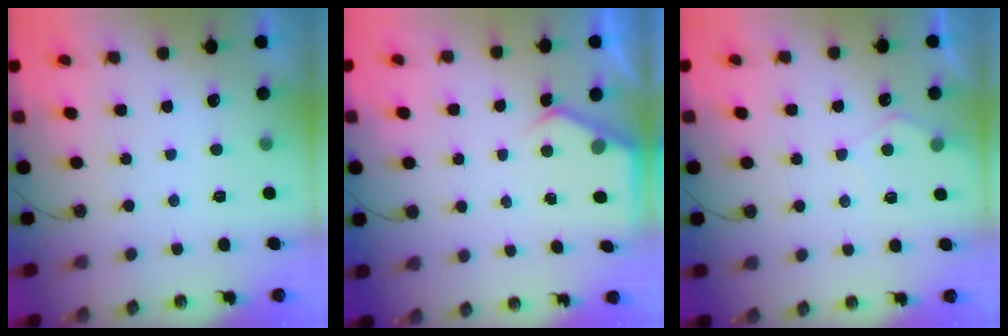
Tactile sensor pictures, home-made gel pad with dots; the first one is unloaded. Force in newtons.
{"total": 3.7, "press": 3.6, "slide": 0.5}
{"total": 5.6, "press": 5.6, "slide": 0.7}